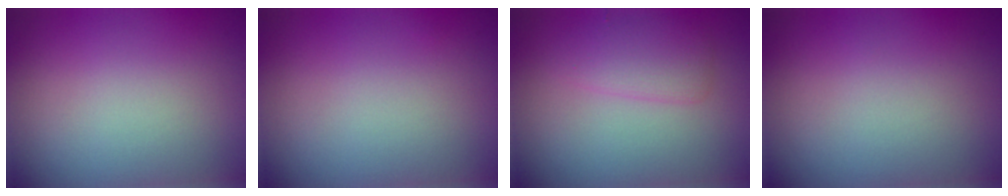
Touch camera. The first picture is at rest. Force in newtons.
{"total": 0.0}
{"total": 2.3, "press": 2.3, "slide": 0.2}
{"total": 0.0}